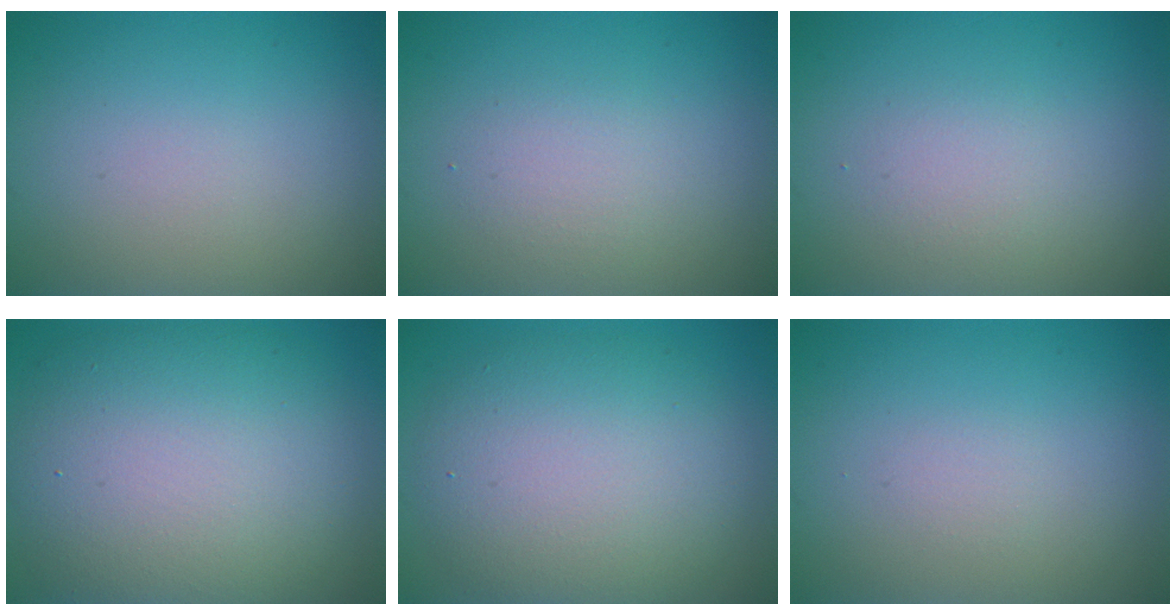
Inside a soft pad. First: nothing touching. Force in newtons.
{"total": 1.8, "press": 1.8, "slide": 0.1}
{"total": 1.5, "press": 1.5, "slide": 0.1}
{"total": 11.6, "press": 11.6, "slide": 0.7}
{"total": 7.8, "press": 7.8, "slide": 0.2}
{"total": 0.6, "press": 0.6, "slide": 0.1}